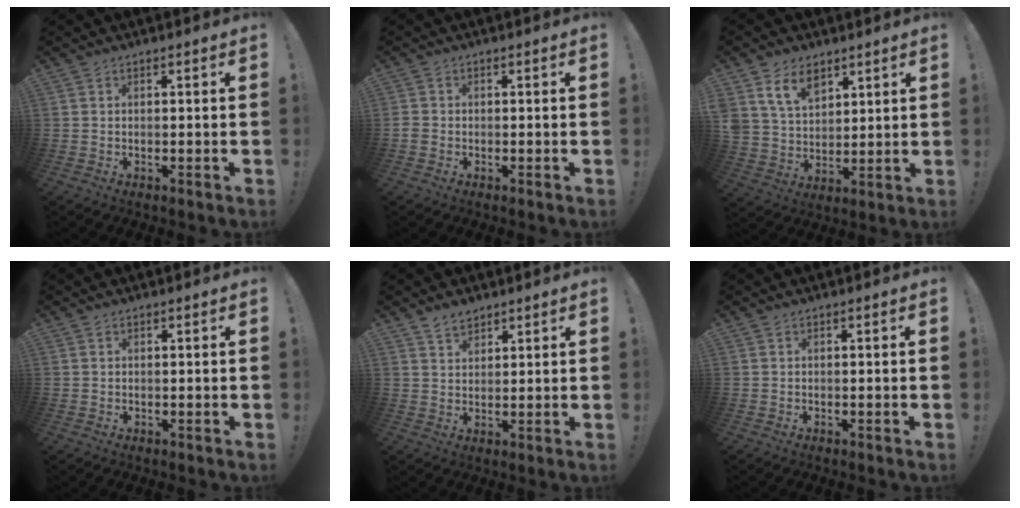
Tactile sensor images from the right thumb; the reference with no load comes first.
{"total": 1.7, "force": [-0.9, 1.2, 0.7], "torque": [-0.014, 0.006, -0.015]}
{"total": 11.0, "force": [7.0, 6.9, 4.9], "torque": [-0.088, -0.034, 0.137]}
{"total": 1.0, "force": [0.3, 0.9, -0.1], "torque": [0.005, 0.000, 0.005]}
{"total": 4.3, "force": [3.6, 2.2, 1.0], "torque": [-0.007, -0.022, 0.065]}
{"total": 0.0}